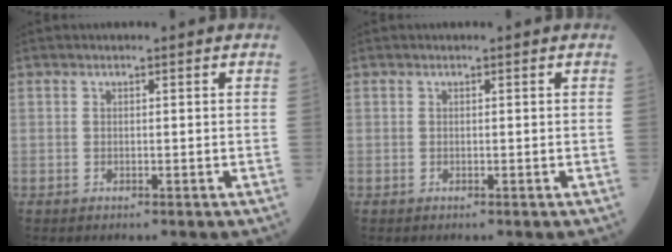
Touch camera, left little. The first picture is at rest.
{"total": 0.0}